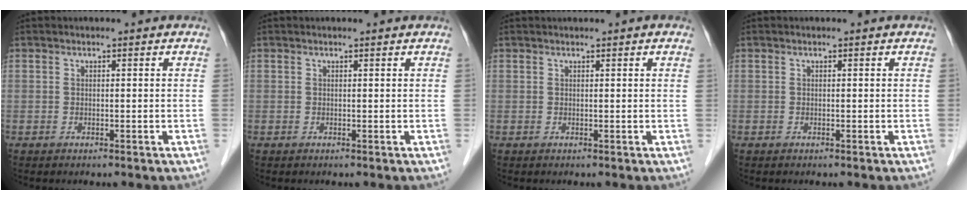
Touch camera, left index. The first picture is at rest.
{"total": 0.7, "force": [0.6, 0.0, 0.2], "torque": [-0.009, 0.005, 0.008]}
{"total": 1.7, "force": [1.3, 0.0, 1.0], "torque": [-0.009, 0.020, 0.019]}
{"total": 0.0}